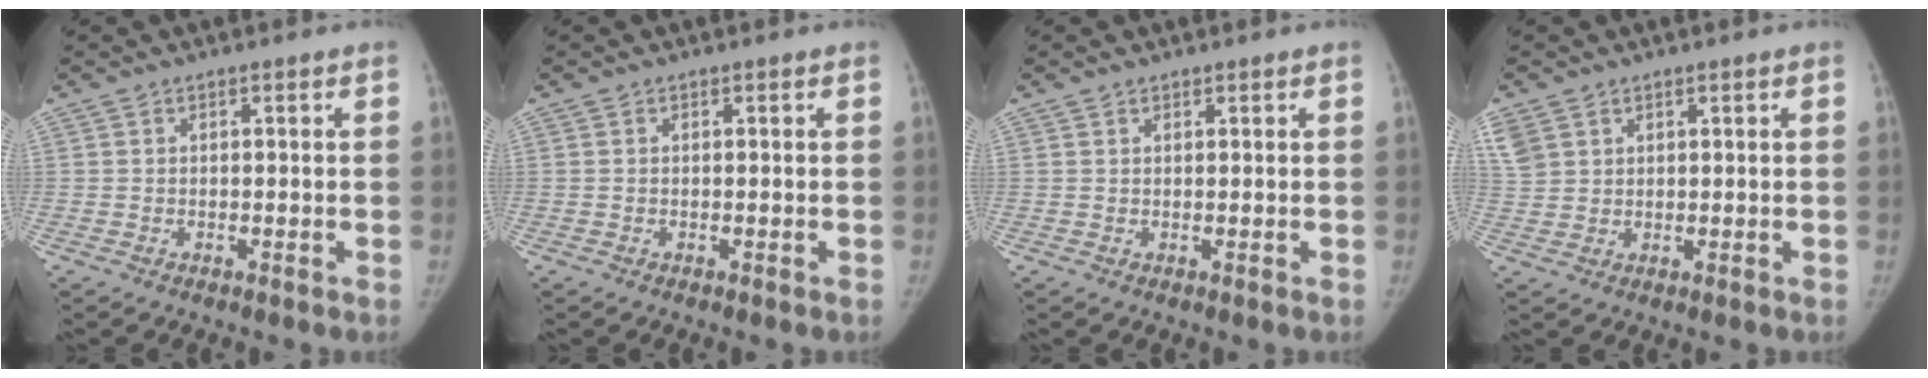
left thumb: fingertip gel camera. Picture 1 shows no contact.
{"total": 0.0}
{"total": 0.5, "force": [0.4, 0.3, -0.1], "torque": [0.005, -0.007, 0.006]}
{"total": 7.5, "force": [3.7, 5.7, 3.1], "torque": [-0.085, 0.007, 0.083]}